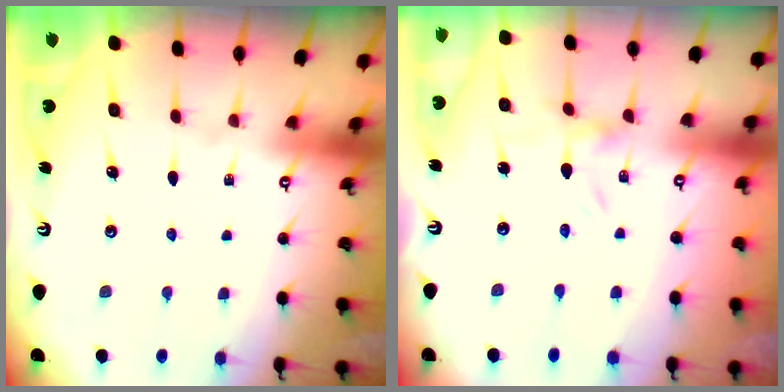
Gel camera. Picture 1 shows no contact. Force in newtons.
{"total": 0.0}